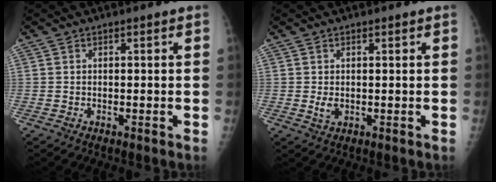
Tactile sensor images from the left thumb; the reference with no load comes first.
{"total": 2.0, "force": [0.1, 1.4, 1.4], "torque": [-0.023, -0.005, 0.006]}